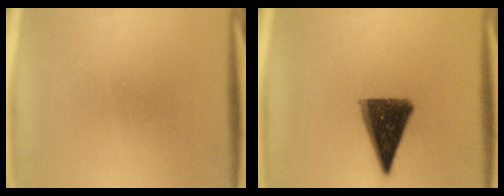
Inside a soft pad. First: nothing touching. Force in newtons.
{"total": 11.5}